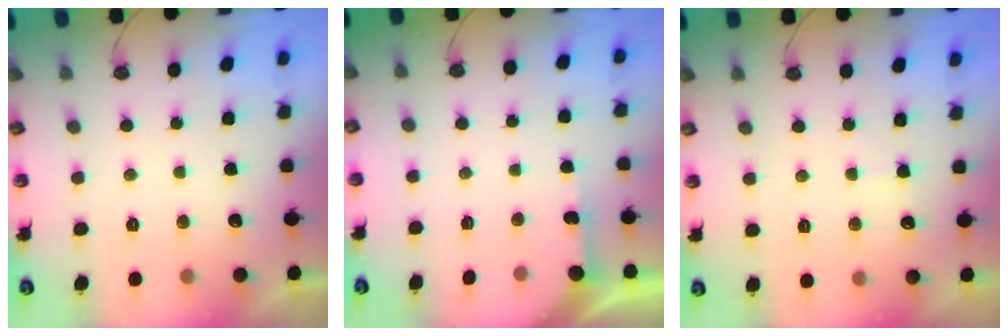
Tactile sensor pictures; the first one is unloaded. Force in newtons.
{"total": 4.1, "press": 4.1, "slide": 0.5}
{"total": 3.4, "press": 3.4, "slide": 0.3}